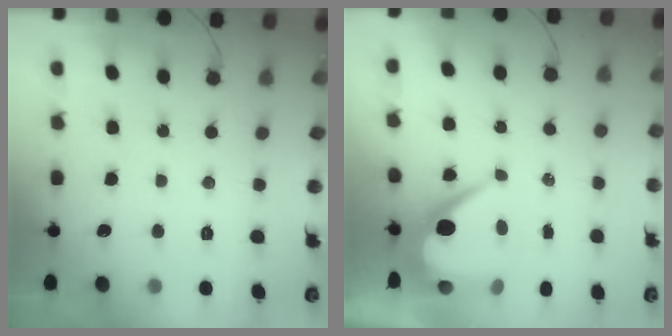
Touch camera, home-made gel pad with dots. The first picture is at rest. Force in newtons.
{"total": 10.1, "press": 10.1, "slide": 0.9}